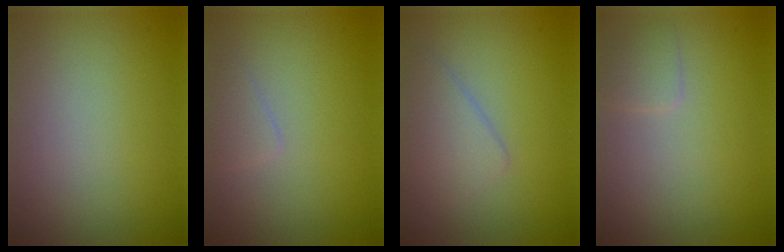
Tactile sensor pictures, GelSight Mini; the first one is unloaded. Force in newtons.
{"total": 1.0, "press": 1.0, "slide": 0.0}
{"total": 2.6, "press": 2.6, "slide": 0.1}
{"total": 1.3, "press": 1.3, "slide": 0.0}